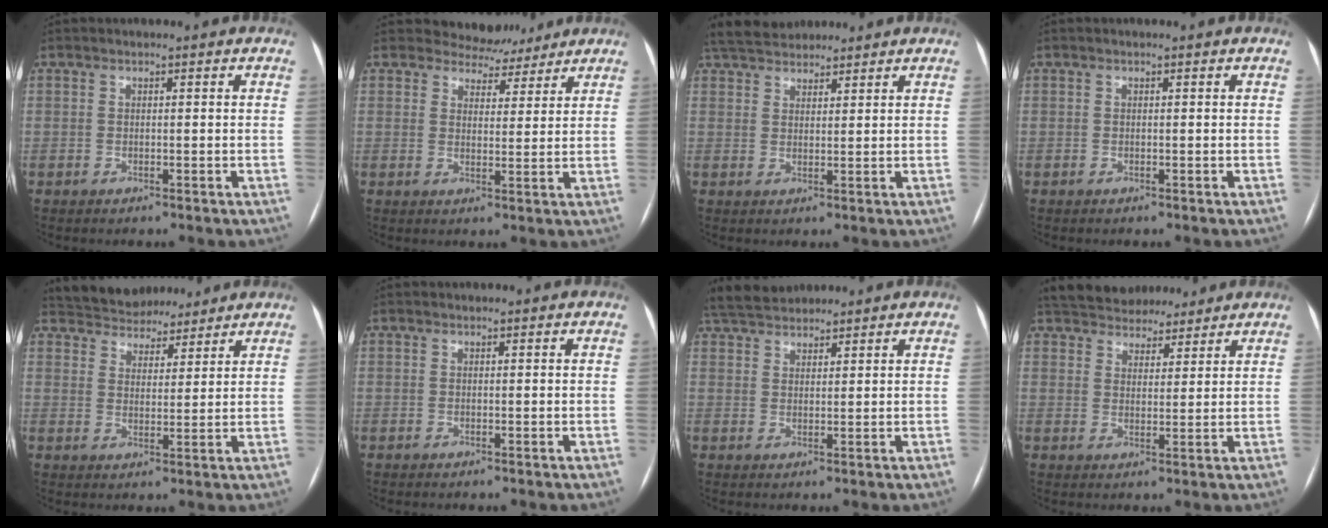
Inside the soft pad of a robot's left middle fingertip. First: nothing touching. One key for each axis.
{"total": 5.8, "fx": 5.2, "fy": 2.5, "fz": -0.3, "tx": 0.009, "ty": 0.001, "tz": 0.066}
{"total": 8.1, "fx": 7.3, "fy": 2.6, "fz": 2.4, "tx": -0.043, "ty": 0.035, "tz": 0.129}
{"total": 0.0}
{"total": 9.3, "fx": 8.6, "fy": 3.3, "fz": 1.4, "tx": -0.018, "ty": 0.019, "tz": 0.132}
{"total": 0.0}
{"total": 6.2, "fx": 5.8, "fy": 1.5, "fz": 1.6, "tx": -0.035, "ty": 0.032, "tz": 0.110}
{"total": 11.7, "fx": 10.4, "fy": 4.4, "fz": 3.0, "tx": -0.047, "ty": 0.026, "tz": 0.158}